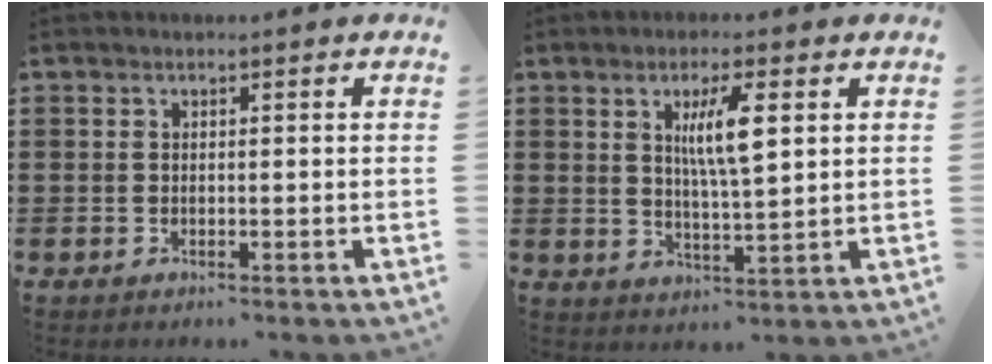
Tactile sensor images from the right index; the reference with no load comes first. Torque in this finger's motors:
{"motor_torque": [0.82, -0.31, 0.52, 0.10]}